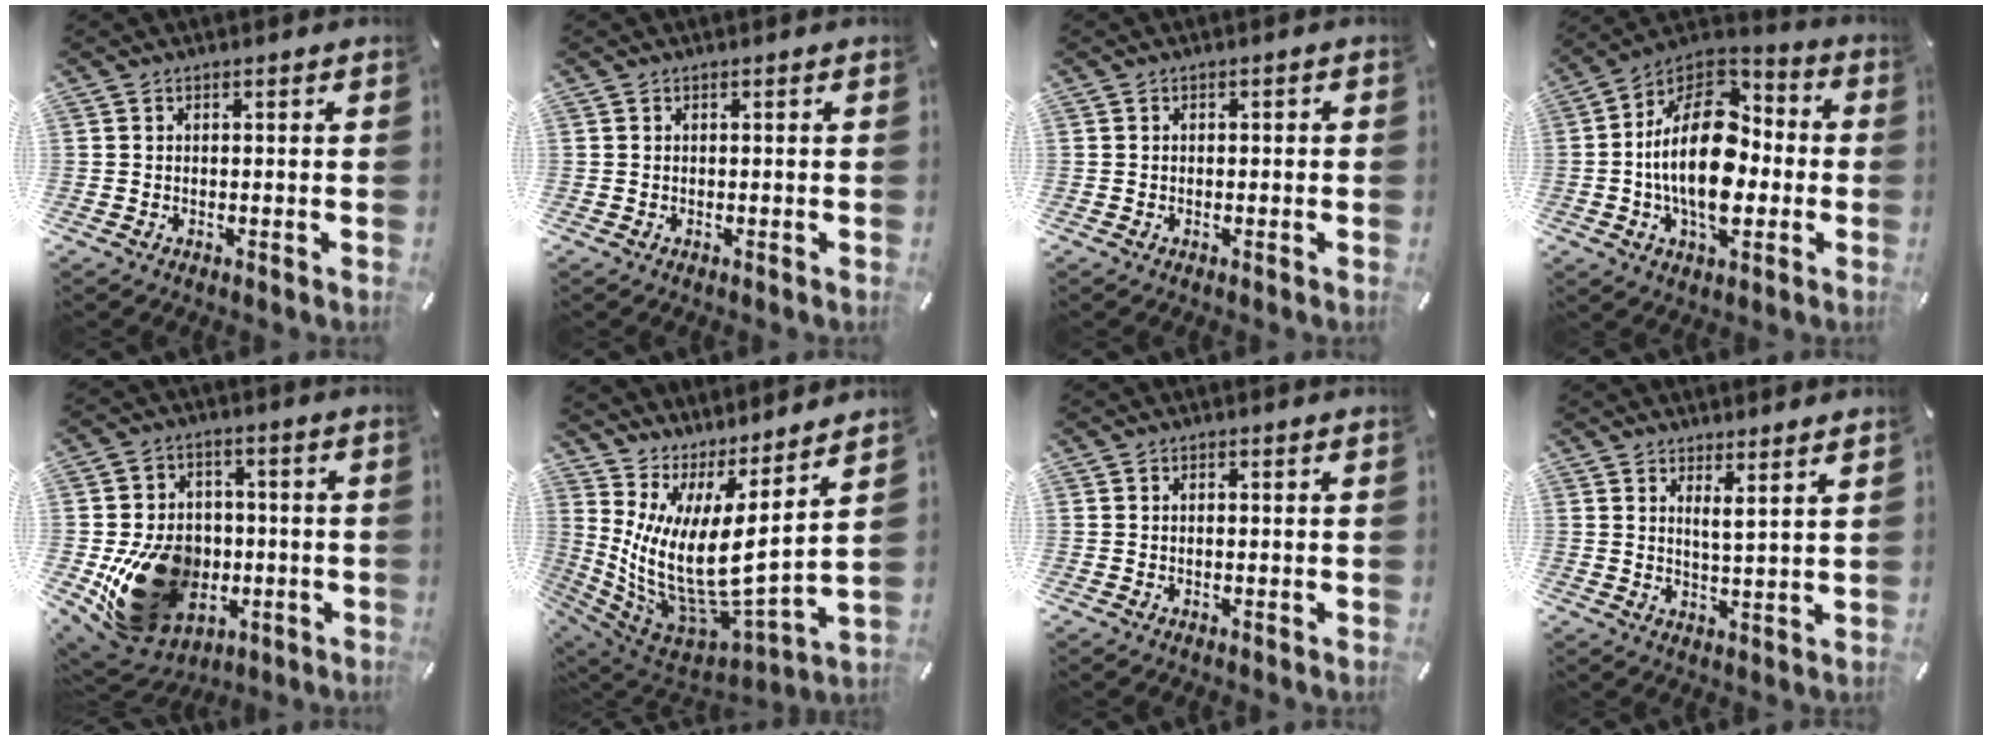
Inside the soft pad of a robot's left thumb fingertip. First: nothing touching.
{"total": 0.0}
{"total": 0.7, "force": [-0.3, 0.4, 0.5], "torque": [-0.010, 0.000, -0.007]}
{"total": 21.2, "force": [-1.6, 12.7, 16.9], "torque": [-0.333, 0.003, -0.031]}
{"total": 19.2, "force": [-4.2, 15.4, 10.8], "torque": [-0.187, 0.012, -0.054]}
{"total": 14.2, "force": [0.8, 5.4, 13.2], "torque": [-0.285, -0.067, 0.012]}
{"total": 0.7, "force": [0.0, 0.2, 0.6], "torque": [-0.013, -0.001, 0.000]}
{"total": 3.8, "force": [3.1, -0.4, 2.2], "torque": [-0.044, -0.020, 0.051]}